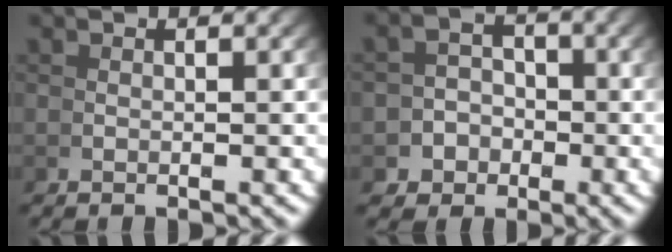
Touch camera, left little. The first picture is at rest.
{"total": 5.2, "force": [-2.1, 4.5, 1.6], "torque": [-0.022, -0.015, -0.038]}